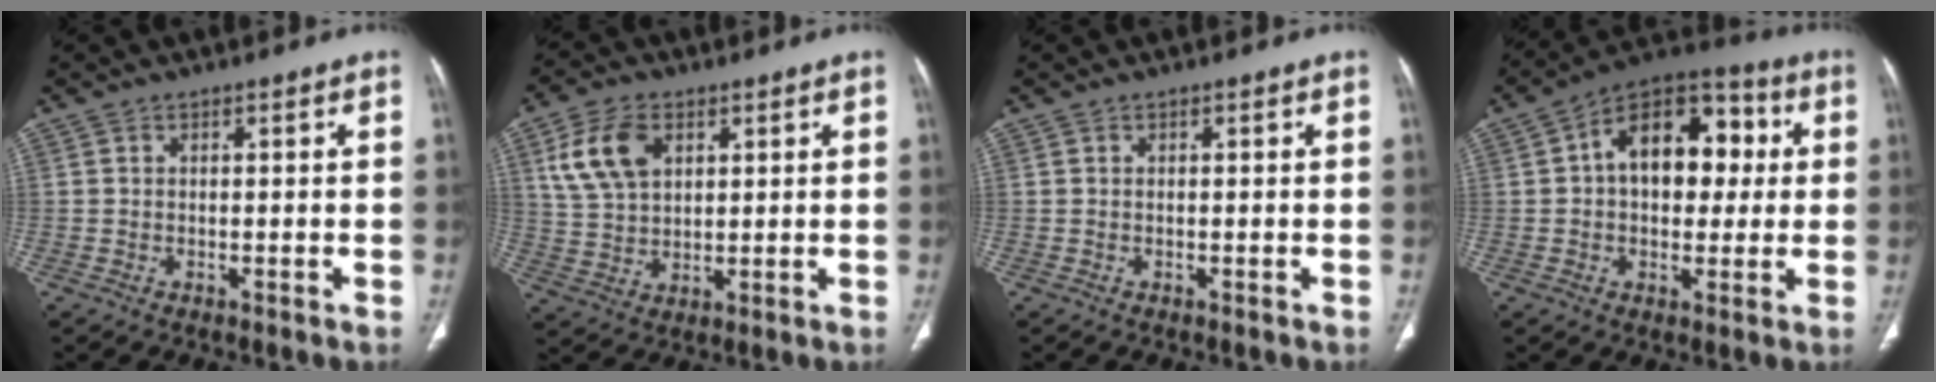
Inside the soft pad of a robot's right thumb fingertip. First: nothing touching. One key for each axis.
{"total": 10.6, "fx": 4.1, "fy": 6.9, "fz": 7.0, "tx": -0.123, "ty": -0.006, "tz": 0.084}
{"total": 0.0}
{"total": 14.8, "fx": 2.4, "fy": 9.4, "fz": 11.2, "tx": -0.129, "ty": 0.027, "tz": 0.028}